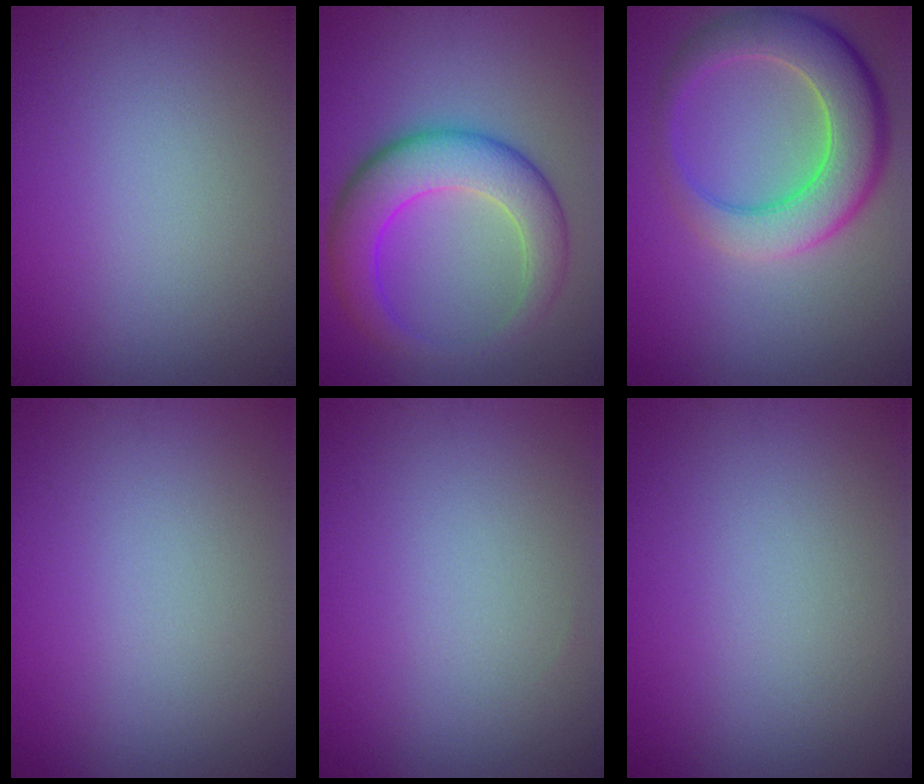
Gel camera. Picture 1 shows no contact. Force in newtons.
{"total": 7.0, "press": 7.0, "slide": 0.1}
{"total": 7.6, "press": 7.6, "slide": 0.4}
{"total": 0.0}
{"total": 0.0}
{"total": 0.0}